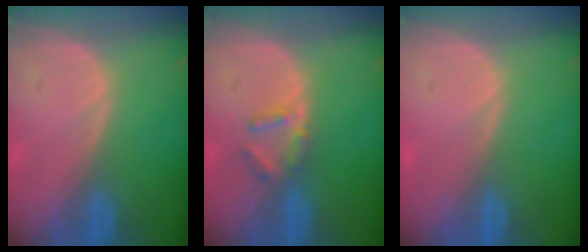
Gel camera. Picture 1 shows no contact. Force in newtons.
{"total": 3.0, "press": 3.0, "slide": 0.4}
{"total": 0.0}